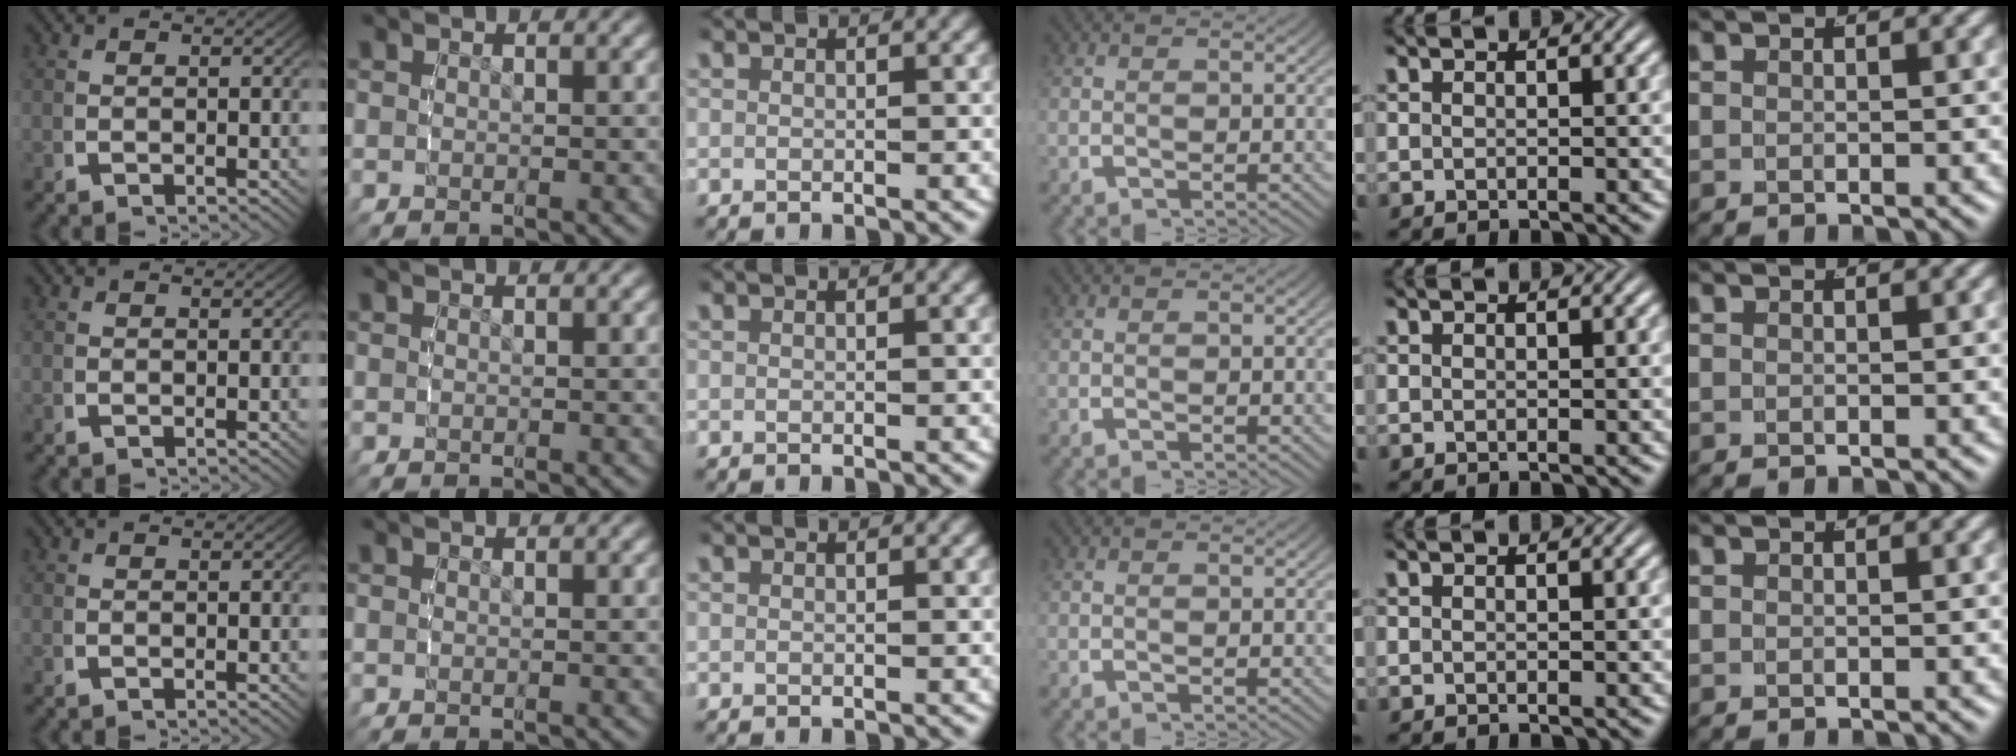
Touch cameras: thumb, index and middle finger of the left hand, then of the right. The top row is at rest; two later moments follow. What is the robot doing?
{"motion": "reach", "object": "paper"}